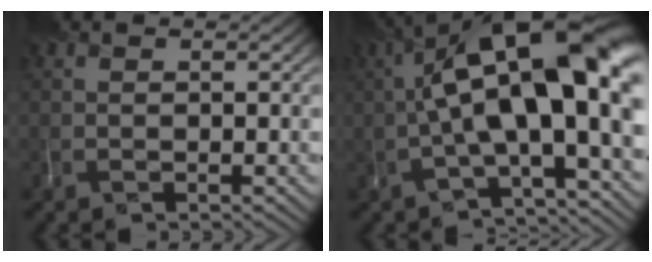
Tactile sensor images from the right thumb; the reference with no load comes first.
{"total": 17.8, "force": [0.6, 6.4, 16.6], "torque": [-0.253, 0.039, 0.013]}